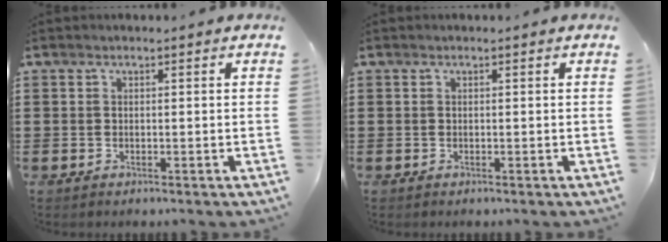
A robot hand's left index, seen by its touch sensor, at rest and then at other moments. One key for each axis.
{"total": 0.0}